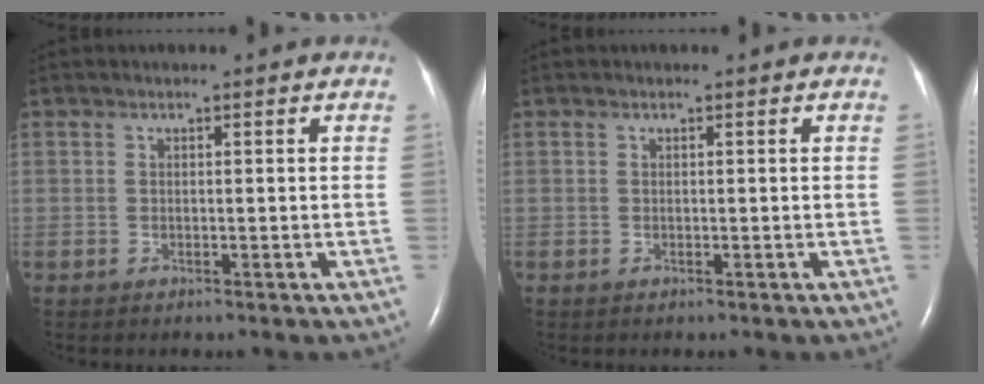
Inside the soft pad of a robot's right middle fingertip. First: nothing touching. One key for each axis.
{"total": 0.0}